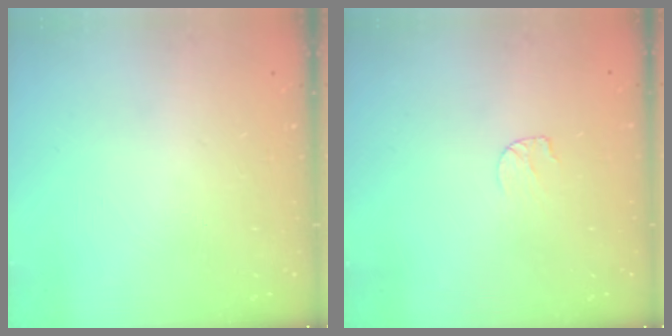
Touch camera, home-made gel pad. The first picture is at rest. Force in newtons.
{"total": 3.8, "press": 3.8, "slide": 0.4}